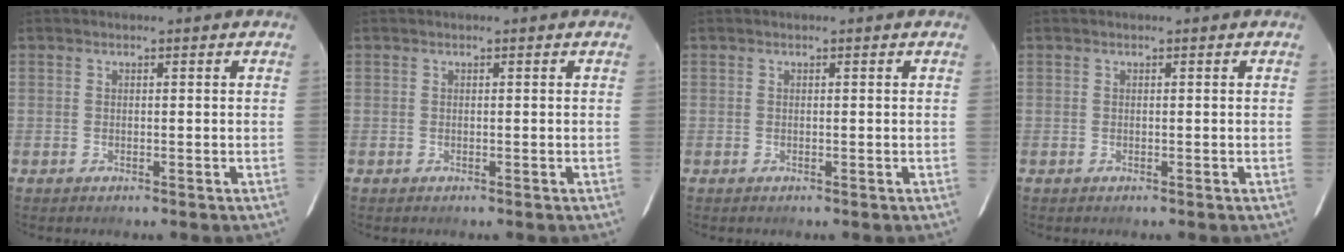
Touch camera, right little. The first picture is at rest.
{"total": 0.0}
{"total": 0.0}
{"total": 0.0}